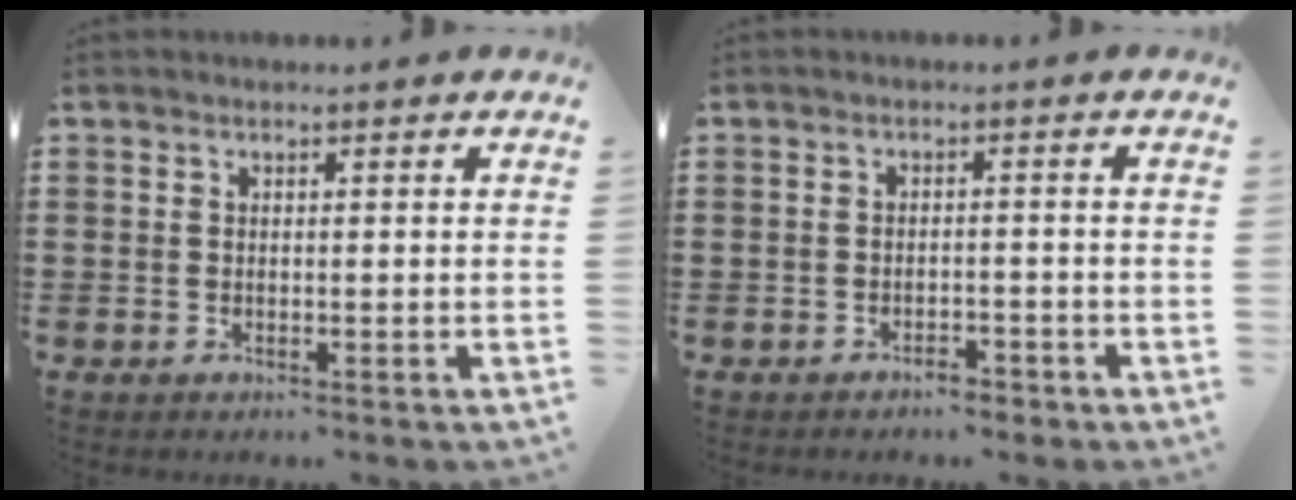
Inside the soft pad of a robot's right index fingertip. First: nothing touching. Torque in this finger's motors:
{"motor_torque": [1.03, 1.11, 0.04, 0.00]}